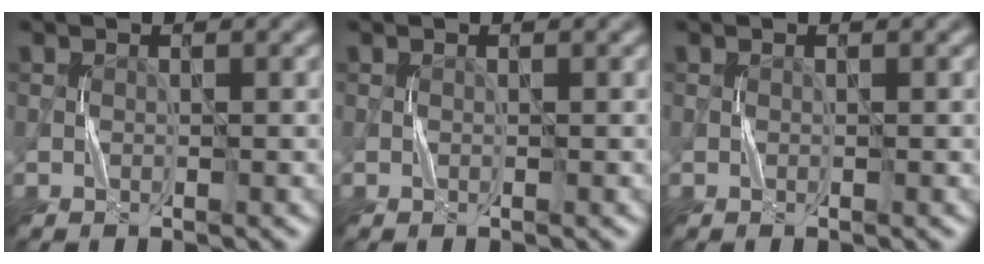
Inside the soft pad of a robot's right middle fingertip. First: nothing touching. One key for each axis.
{"total": 0.0}
{"total": 0.0}